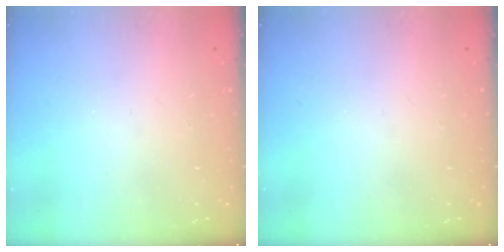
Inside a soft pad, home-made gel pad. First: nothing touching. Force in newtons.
{"total": 0.0}